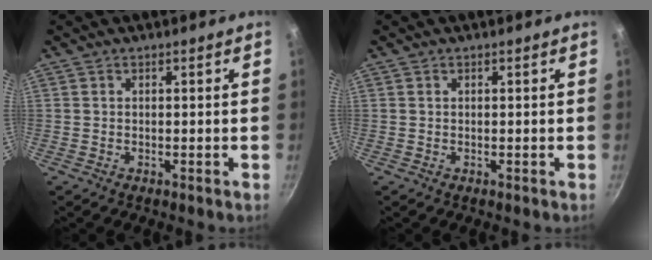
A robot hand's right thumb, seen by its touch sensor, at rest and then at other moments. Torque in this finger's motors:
{"motor_torque": [0.27, -0.05, -0.38, 0.28, 0.02]}